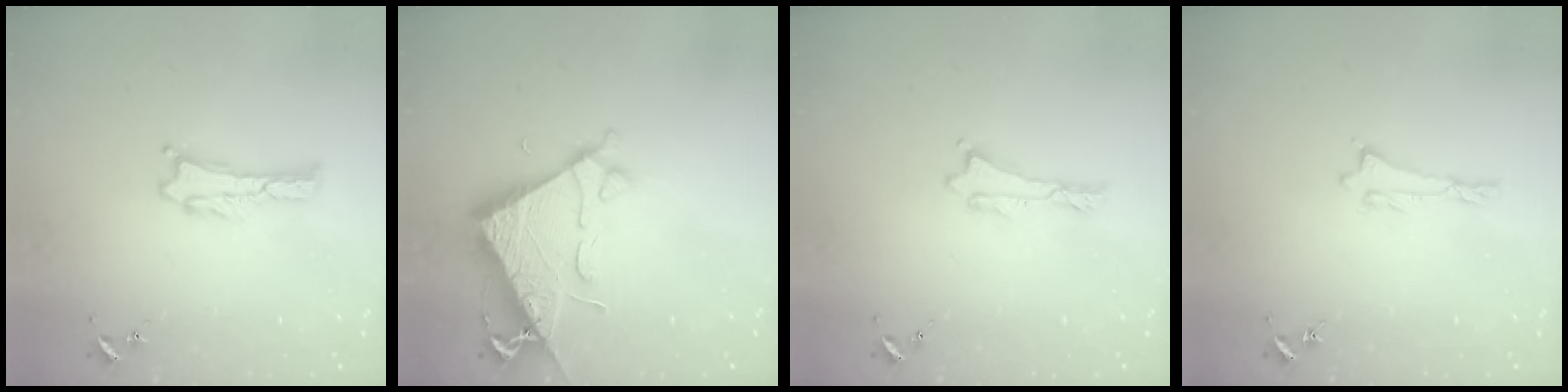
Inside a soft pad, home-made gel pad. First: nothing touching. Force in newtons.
{"total": 7.2, "press": 7.2, "slide": 0.7}
{"total": 0.0}
{"total": 0.0}